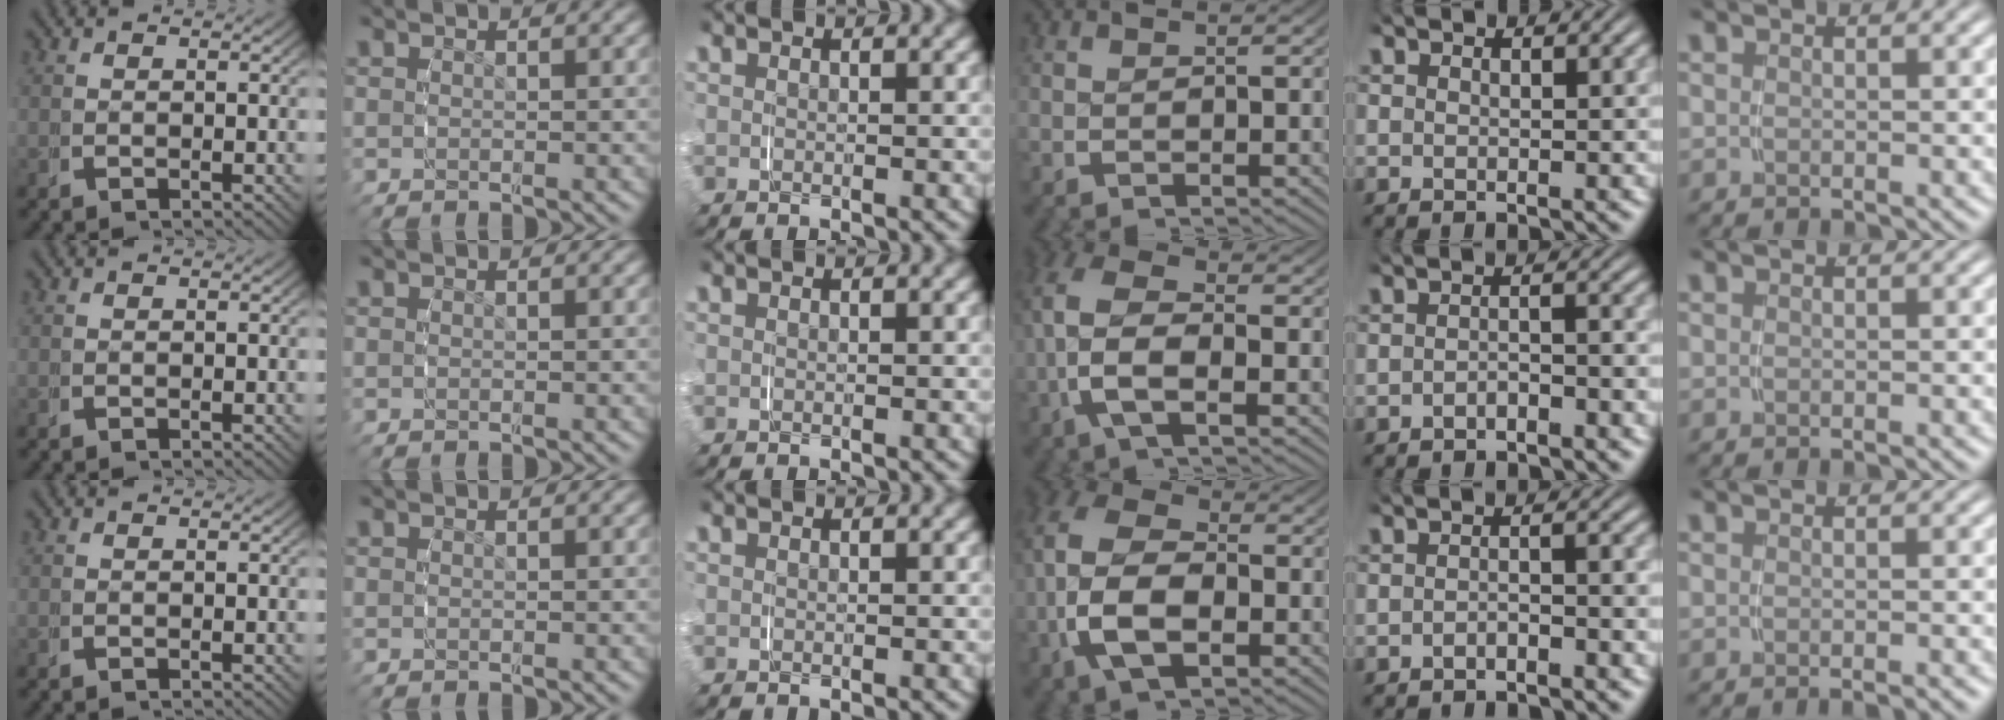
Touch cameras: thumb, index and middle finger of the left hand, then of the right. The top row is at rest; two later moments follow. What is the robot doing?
{"motion": "grasp_and_lifting", "object": "napkin"}